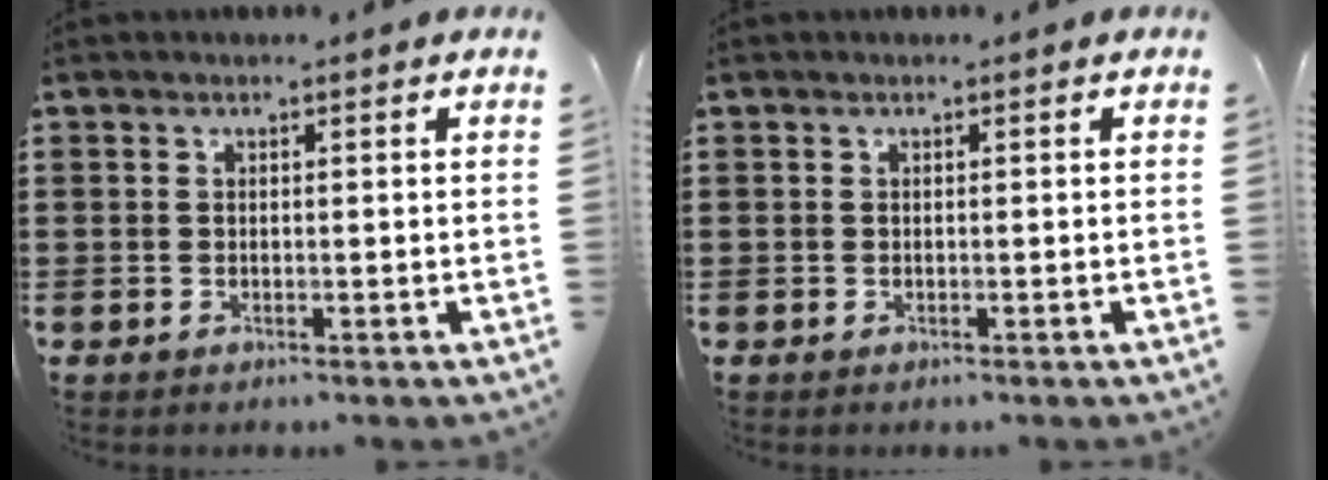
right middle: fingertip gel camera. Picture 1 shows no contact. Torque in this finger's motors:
{"motor_torque": [0.18, -0.06, 0.00, 0.00]}